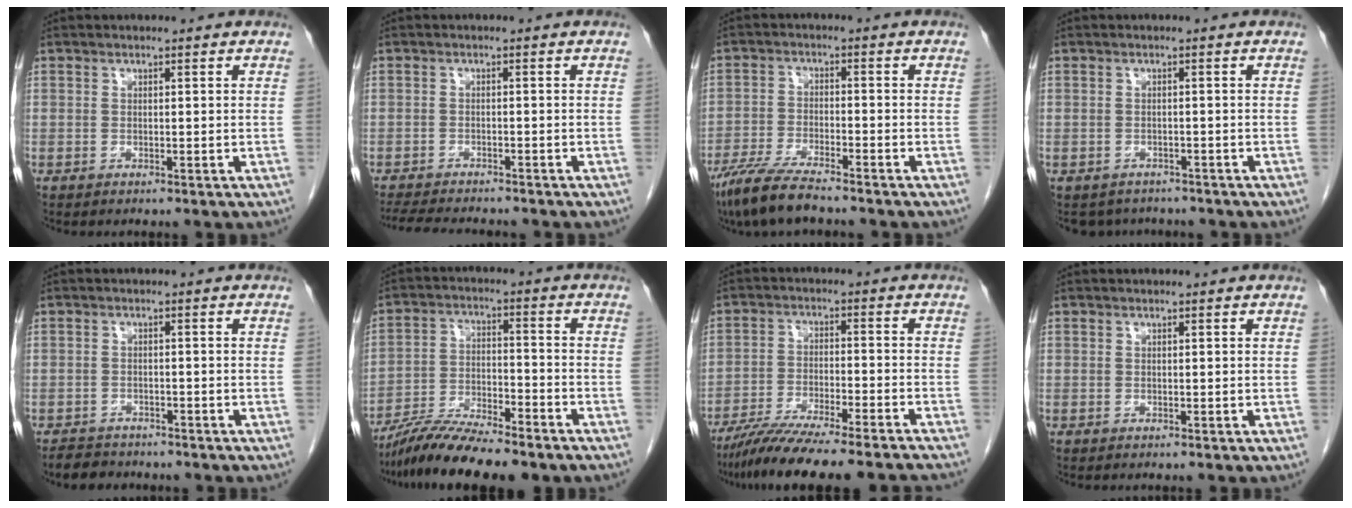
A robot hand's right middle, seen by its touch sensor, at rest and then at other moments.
{"total": 9.1, "force": [-8.2, 1.4, 3.6], "torque": [-0.057, -0.014, -0.121]}
{"total": 8.0, "force": [-6.5, 0.8, 4.6], "torque": [-0.090, -0.025, -0.119]}
{"total": 4.5, "force": [-4.0, 2.1, 0.1], "torque": [0.004, 0.002, -0.051]}
{"total": 3.8, "force": [-3.4, 1.7, 0.3], "torque": [-0.012, -0.004, -0.055]}
{"total": 12.3, "force": [-10.3, 1.5, 6.4], "torque": [-0.112, -0.016, -0.178]}
{"total": 16.6, "force": [-14.7, -0.1, 7.8], "torque": [-0.123, -0.031, -0.229]}
{"total": 0.0}